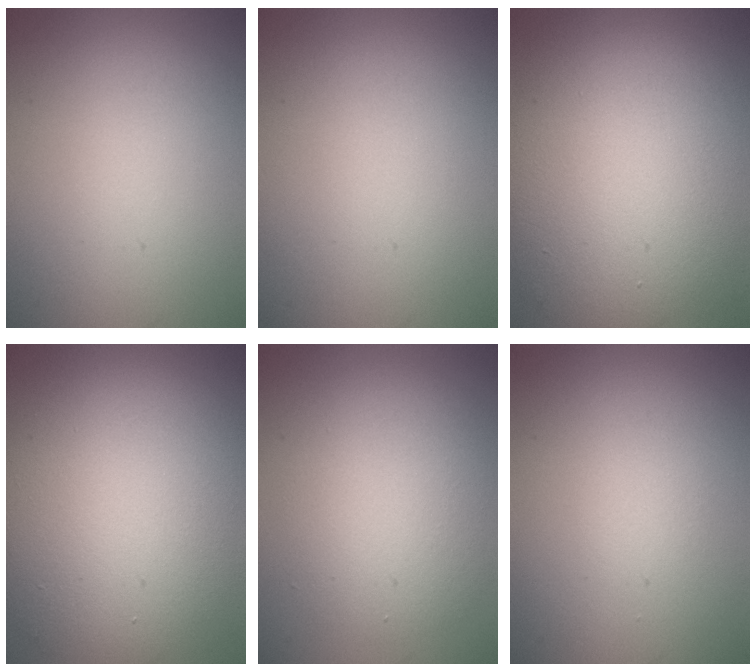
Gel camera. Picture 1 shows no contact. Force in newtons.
{"total": 0.0}
{"total": 13.1, "press": 13.1, "slide": 0.2}
{"total": 13.5, "press": 13.5, "slide": 0.3}
{"total": 4.8, "press": 4.7, "slide": 0.3}
{"total": 1.0, "press": 1.0, "slide": 0.1}